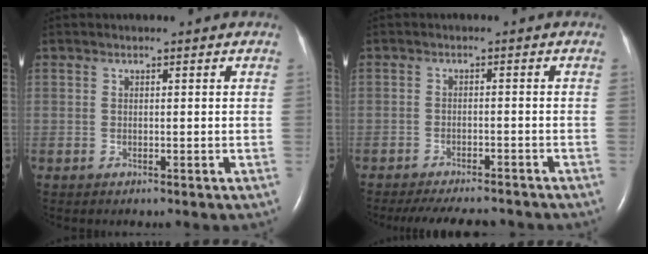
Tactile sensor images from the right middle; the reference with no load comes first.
{"total": 11.5, "force": [-10.3, 2.2, 4.6], "torque": [-0.070, -0.010, -0.134]}